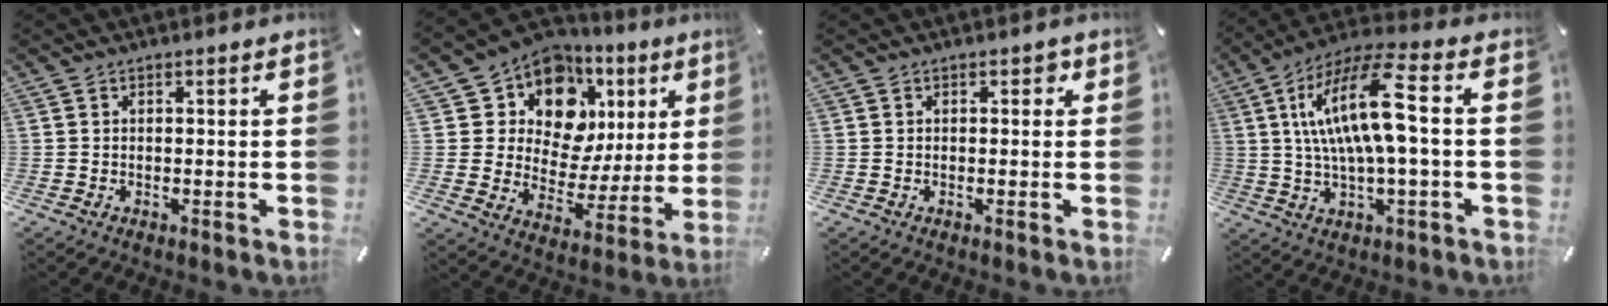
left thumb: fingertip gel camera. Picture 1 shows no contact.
{"total": 13.0, "force": [7.5, 9.4, 5.0], "torque": [-0.091, -0.070, 0.137]}
{"total": 1.2, "force": [0.3, 1.0, 0.7], "torque": [-0.007, 0.004, 0.002]}
{"total": 16.5, "force": [2.6, 4.5, 15.7], "torque": [-0.320, 0.002, 0.034]}